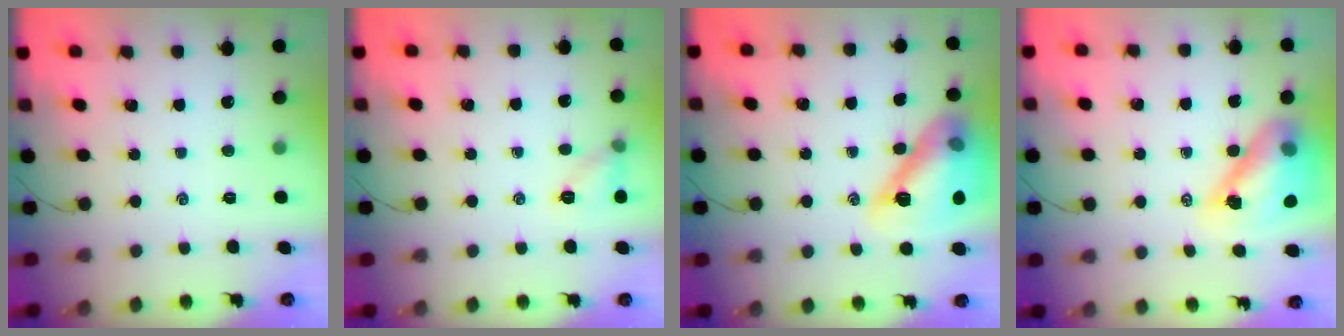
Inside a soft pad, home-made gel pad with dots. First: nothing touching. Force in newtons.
{"total": 6.5, "press": 6.5, "slide": 0.8}
{"total": 18.3, "press": 18.2, "slide": 1.6}
{"total": 15.0, "press": 14.3, "slide": 4.5}